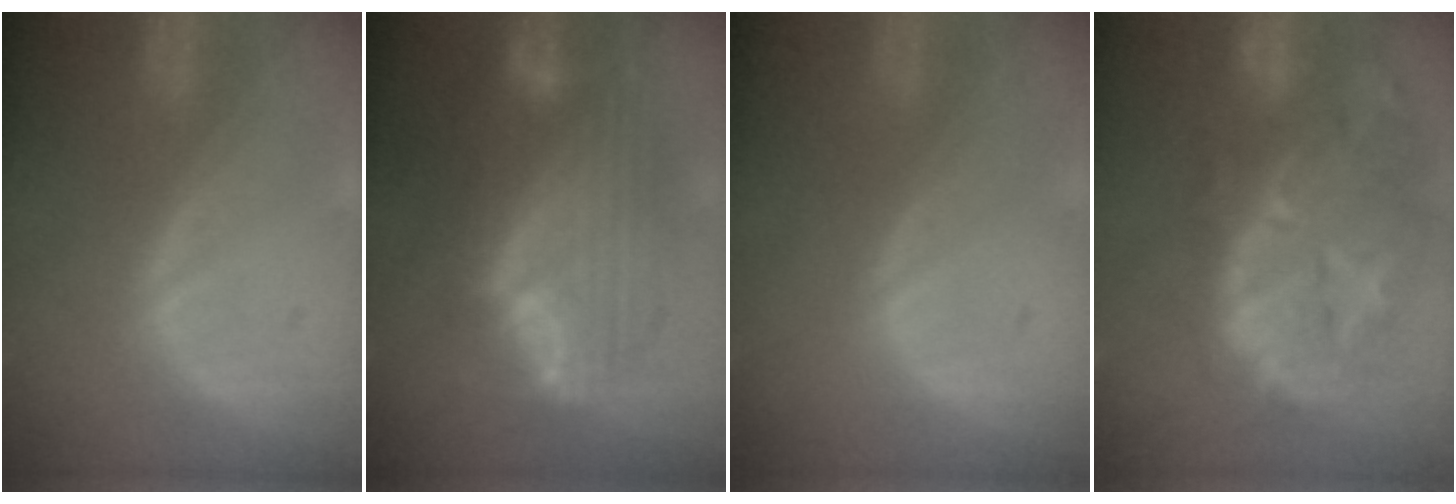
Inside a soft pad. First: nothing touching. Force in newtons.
{"total": 10.5, "press": 10.4, "slide": 0.7}
{"total": 0.0}
{"total": 13.1, "press": 11.7, "slide": 6.0}